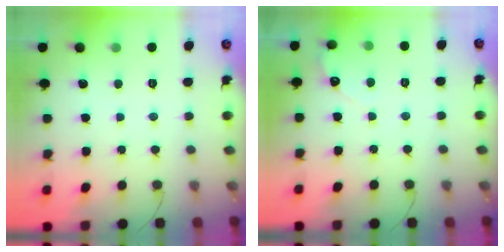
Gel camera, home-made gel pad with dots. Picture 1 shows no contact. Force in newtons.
{"total": 2.6, "press": 2.6, "slide": 0.2}